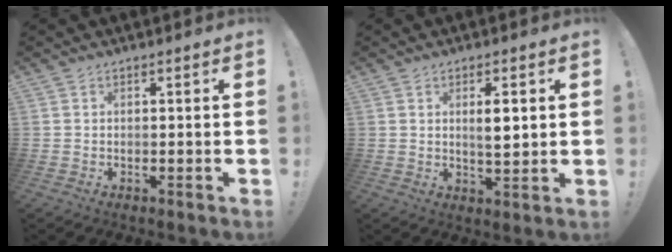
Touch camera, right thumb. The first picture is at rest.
{"total": 5.4, "force": [1.3, 1.6, 5.0], "torque": [-0.069, -0.012, 0.014]}